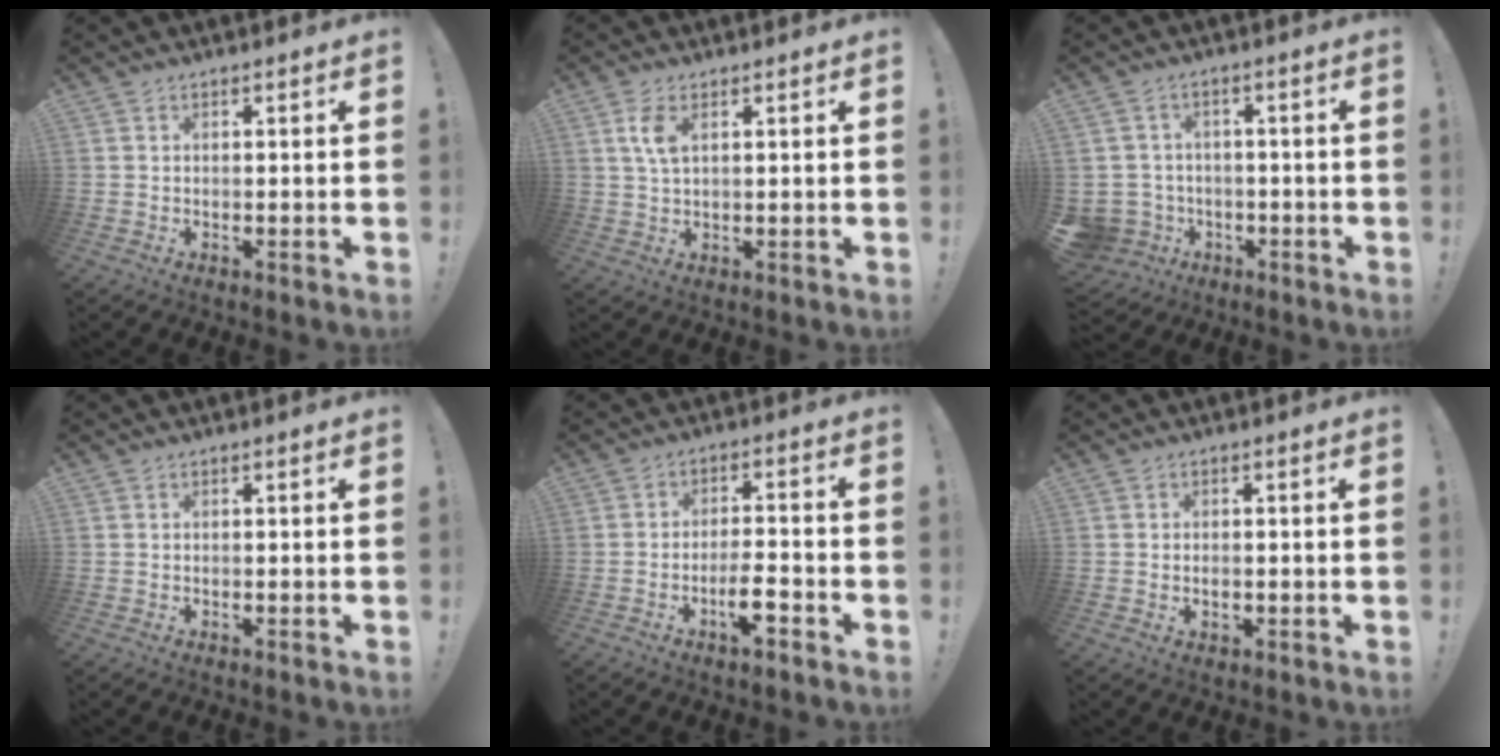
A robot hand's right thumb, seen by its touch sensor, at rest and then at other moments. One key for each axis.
{"total": 5.5, "fx": 2.1, "fy": 2.6, "fz": 4.3, "tx": -0.084, "ty": -0.004, "tz": 0.034}
{"total": 6.1, "fx": -1.1, "fy": 5.8, "fz": 1.4, "tx": -0.056, "ty": 0.007, "tz": -0.013}
{"total": 0.0}
{"total": 7.2, "fx": -3.6, "fy": 1.7, "fz": 6.0, "tx": -0.108, "ty": 0.014, "tz": -0.063}
{"total": 1.5, "fx": -0.3, "fy": 1.0, "fz": 1.0, "tx": -0.013, "ty": 0.002, "tz": -0.006}